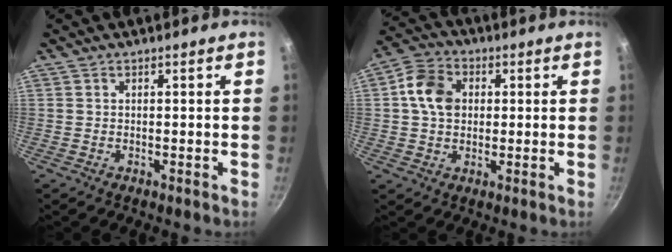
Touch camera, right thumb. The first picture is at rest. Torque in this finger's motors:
{"motor_torque": [0.36, 1.41, 0.62, -0.80, 0.03]}